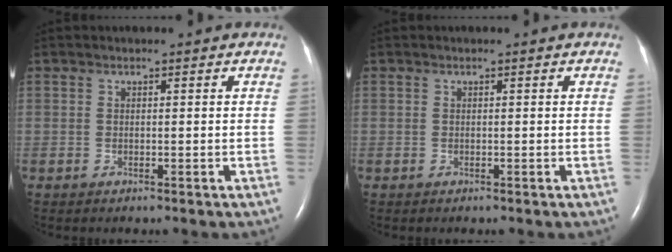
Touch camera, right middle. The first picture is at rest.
{"total": 0.0}